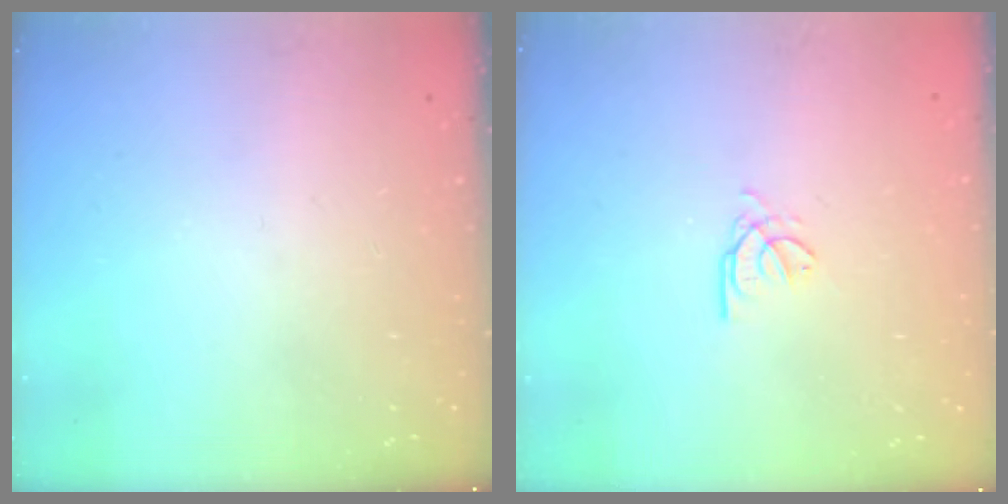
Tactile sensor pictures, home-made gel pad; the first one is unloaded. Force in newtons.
{"total": 2.6, "press": 2.6, "slide": 0.3}